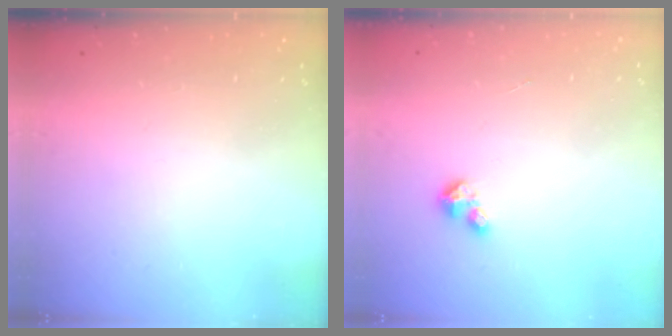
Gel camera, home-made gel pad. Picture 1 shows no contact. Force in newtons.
{"total": 2.7, "press": 2.7, "slide": 0.3}